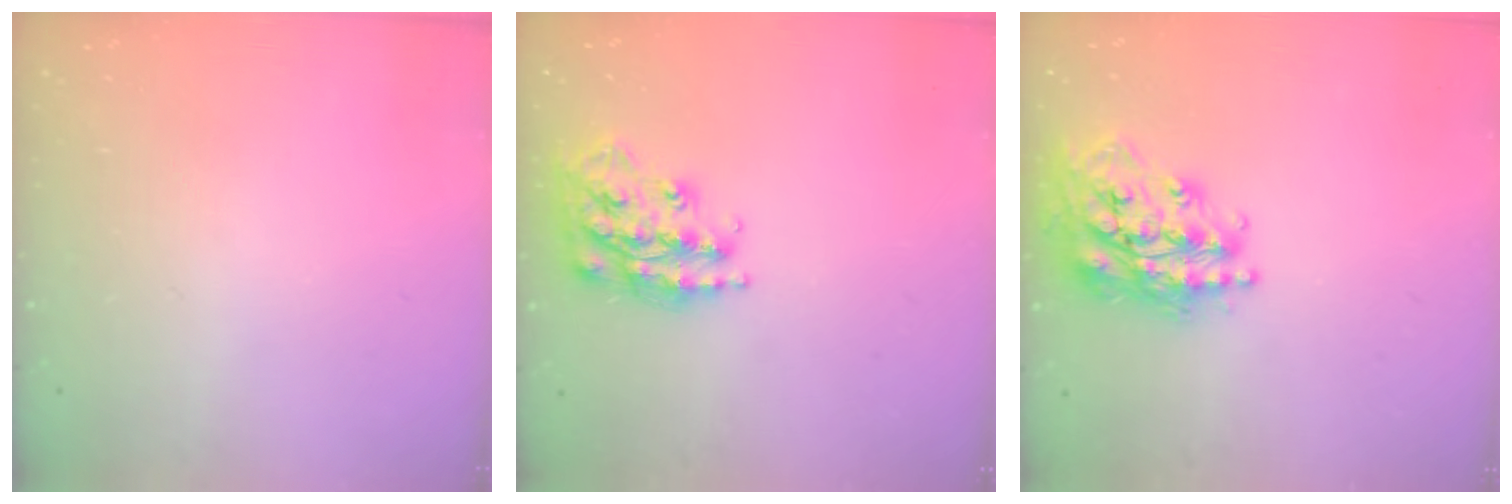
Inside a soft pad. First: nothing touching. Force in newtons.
{"total": 17.9, "press": 17.8, "slide": 1.1}
{"total": 20.7, "press": 20.6, "slide": 1.6}